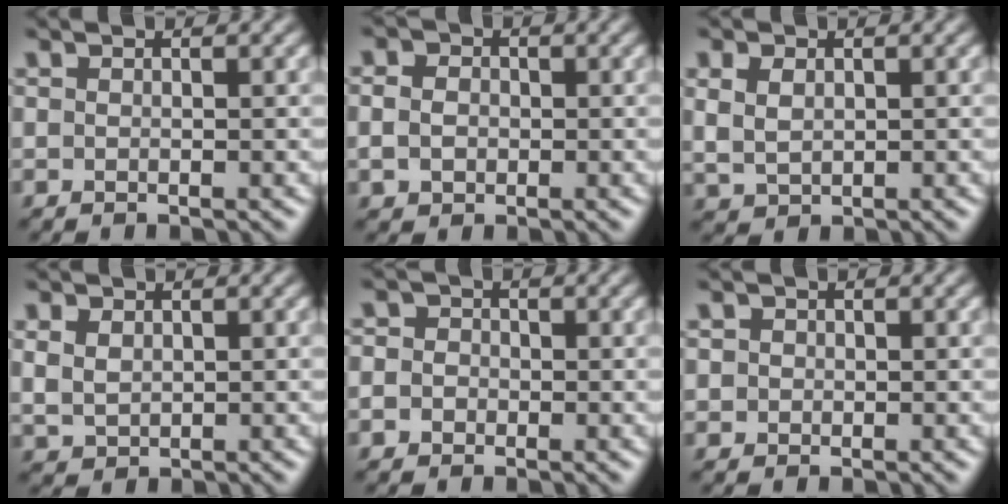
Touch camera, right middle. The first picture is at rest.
{"total": 2.9, "force": [0.3, 2.5, 1.4], "torque": [-0.026, 0.011, -0.009]}
{"total": 2.1, "force": [0.9, 1.5, 1.1], "torque": [-0.031, 0.000, 0.023]}
{"total": 1.9, "force": [1.0, 1.4, 0.8], "torque": [-0.022, 0.000, 0.025]}
{"total": 3.1, "force": [0.2, 2.8, 1.2], "torque": [-0.002, 0.018, -0.029]}
{"total": 1.0, "force": [0.2, 1.0, 0.1], "torque": [0.003, 0.002, 0.001]}